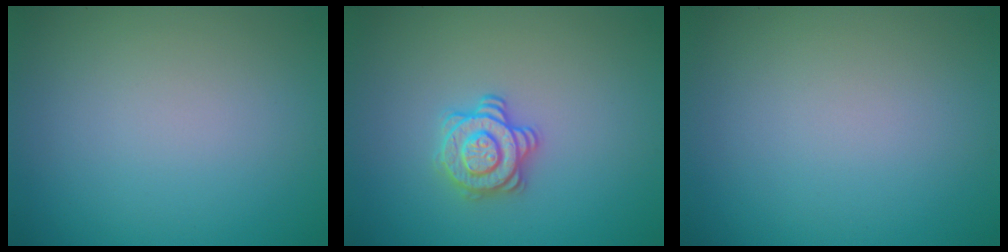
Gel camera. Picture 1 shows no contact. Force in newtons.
{"total": 2.8, "press": 2.7, "slide": 0.9}
{"total": 0.0}